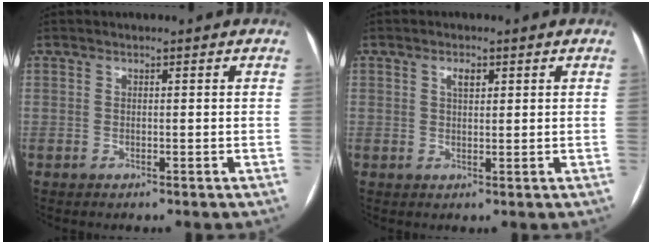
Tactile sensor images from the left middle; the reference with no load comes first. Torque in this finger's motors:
{"motor_torque": [0.62, -0.04, 0.43, 0.02]}